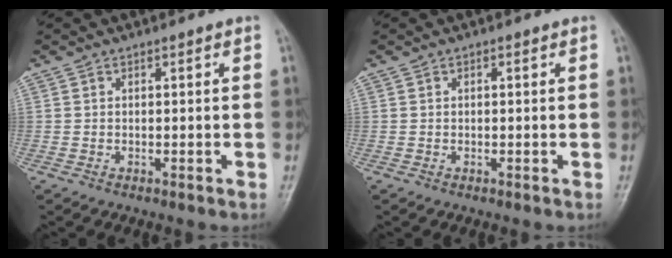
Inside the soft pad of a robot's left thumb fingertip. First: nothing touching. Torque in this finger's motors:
{"motor_torque": [0.00, 0.00, -0.11, 0.07, 0.00]}